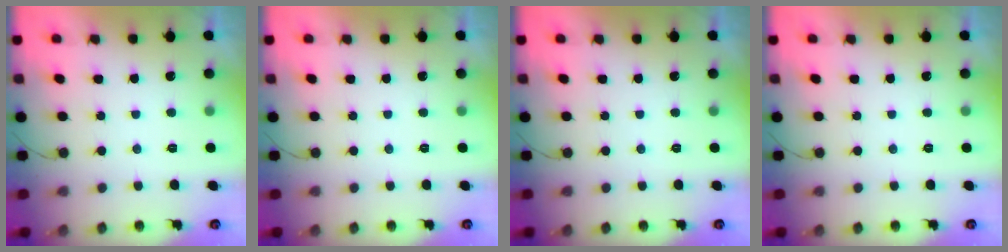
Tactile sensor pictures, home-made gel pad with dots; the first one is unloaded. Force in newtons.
{"total": 0.0}
{"total": 0.0}
{"total": 0.0}